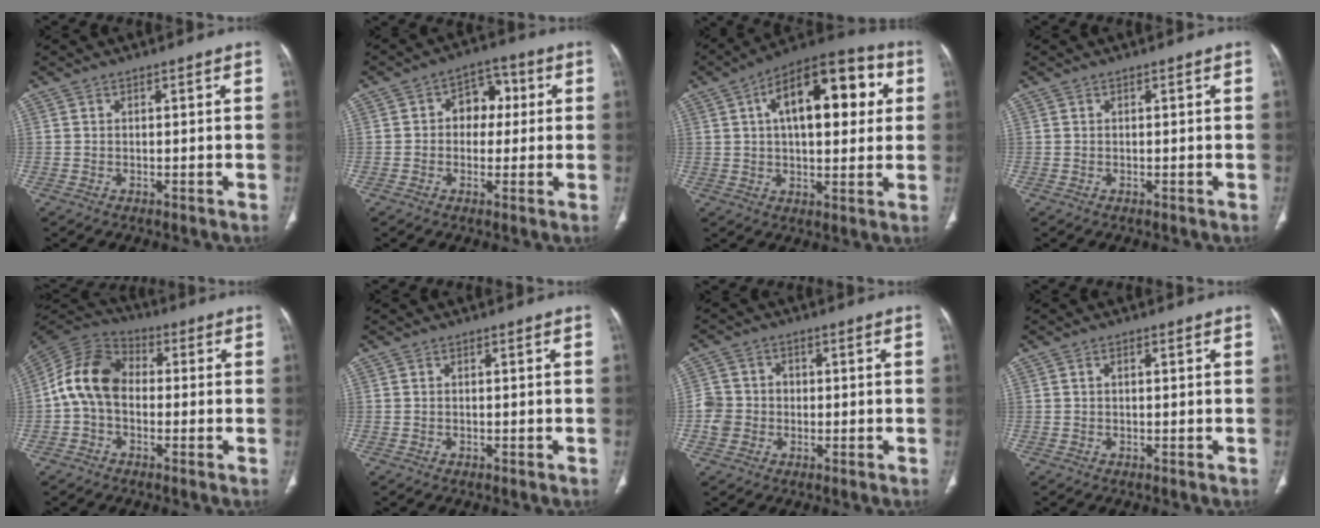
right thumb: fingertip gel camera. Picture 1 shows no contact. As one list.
[{"total": 7.4, "force": [0.9, 5.6, 4.8], "torque": [-0.029, 0.020, 0.006]}, {"total": 20.1, "force": [5.1, 9.8, 16.8], "torque": [-0.214, 0.022, 0.065]}, {"total": 0.0}, {"total": 11.5, "force": [-0.5, 8.3, 8.0], "torque": [-0.145, 0.032, -0.024]}, {"total": 0.0}, {"total": 5.4, "force": [-1.0, 5.0, 1.7], "torque": [-0.016, 0.015, -0.023]}, {"total": 1.0, "force": [0.2, 0.5, 0.8], "torque": [-0.020, 0.006, 0.005]}]